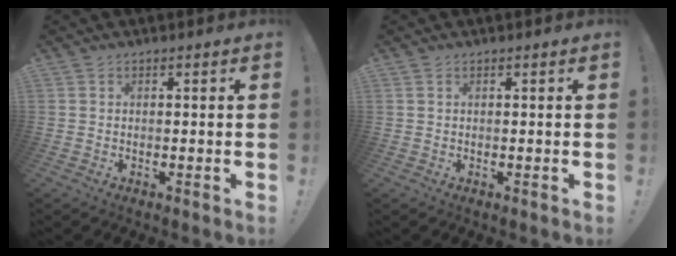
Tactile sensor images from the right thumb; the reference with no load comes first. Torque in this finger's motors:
{"motor_torque": [0.11, 0.06, 0.08, -0.14, 0.04]}